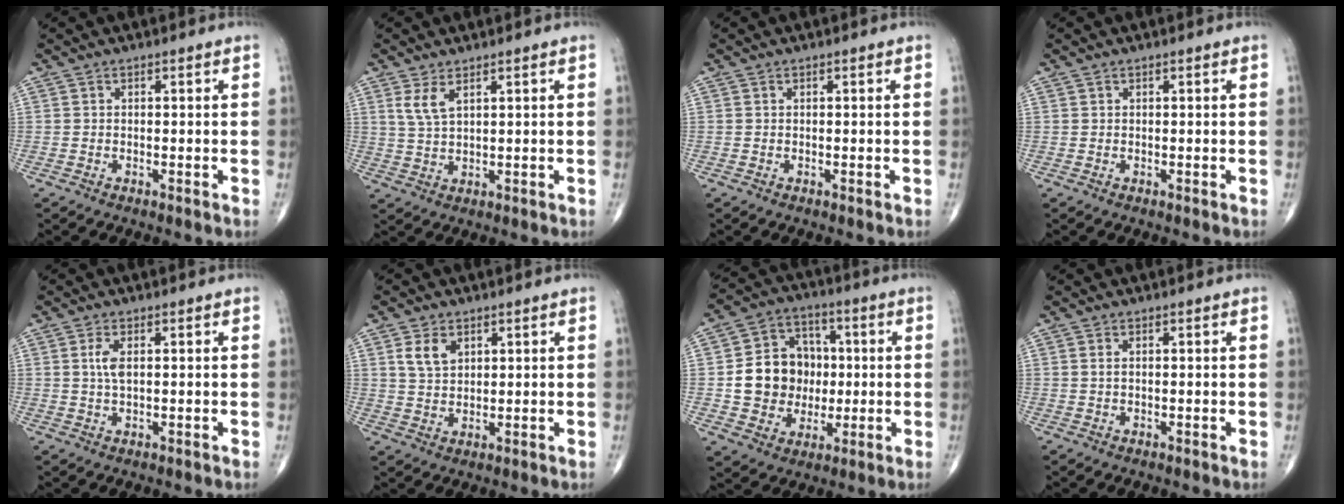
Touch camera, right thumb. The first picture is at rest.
{"total": 4.0, "force": [2.1, 1.5, 3.0], "torque": [-0.064, -0.009, 0.051]}
{"total": 0.0}
{"total": 0.0}
{"total": 3.0, "force": [0.7, 1.2, 2.7], "torque": [-0.058, 0.001, 0.015]}
{"total": 5.0, "force": [2.3, 3.2, 3.1], "torque": [-0.047, -0.011, 0.048]}
{"total": 13.6, "force": [0.0, 11.8, 6.7], "torque": [-0.071, 0.022, 0.006]}
{"total": 0.9, "force": [0.3, 0.4, 0.7], "torque": [-0.018, 0.005, 0.008]}